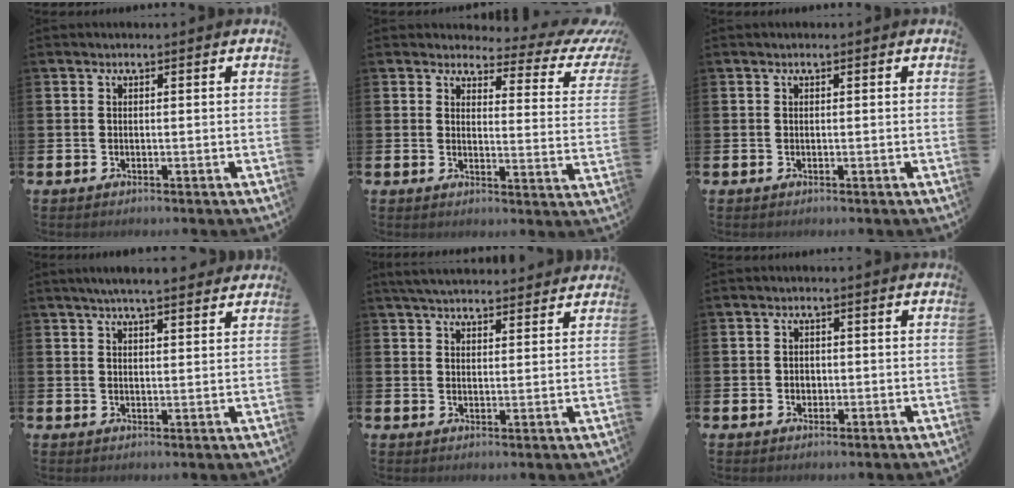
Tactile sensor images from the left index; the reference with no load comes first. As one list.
[{"total": 3.2, "force": [2.6, 1.4, 1.2], "torque": [-0.019, -0.037, 0.030]}, {"total": 0.0}, {"total": 4.5, "force": [4.2, 0.2, 1.7], "torque": [-0.040, -0.010, 0.075]}, {"total": 4.7, "force": [4.6, 0.7, 0.8], "torque": [-0.024, -0.019, 0.085]}, {"total": 1.3, "force": [0.0, 1.2, 0.6], "torque": [0.001, 0.004, -0.006]}]